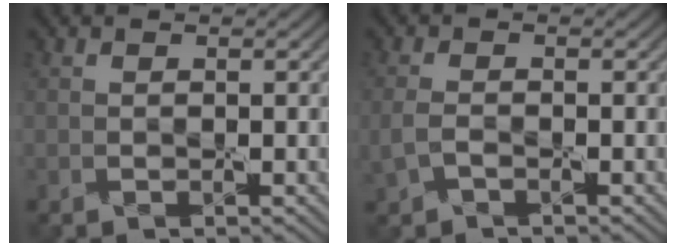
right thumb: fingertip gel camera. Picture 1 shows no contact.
{"total": 2.0, "force": [-0.7, 1.1, 1.5], "torque": [-0.045, -0.002, -0.018]}